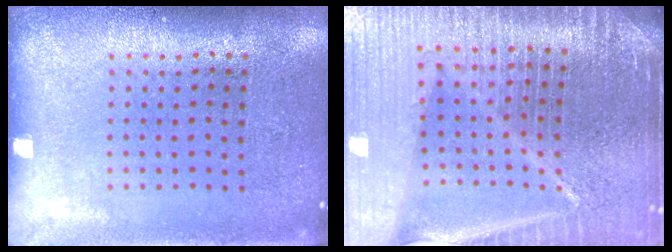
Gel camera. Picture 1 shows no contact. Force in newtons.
{"total": 7.3, "press": 6.2, "slide": 3.9}